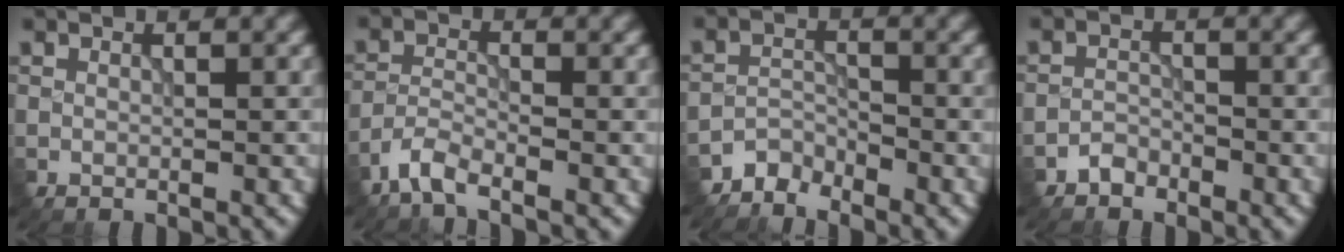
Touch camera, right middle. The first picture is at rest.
{"total": 2.9, "force": [-2.4, 0.6, 1.5], "torque": [-0.034, -0.003, -0.058]}
{"total": 2.3, "force": [-2.2, 0.6, -0.2], "torque": [0.011, 0.008, -0.047]}
{"total": 1.5, "force": [-1.4, 0.6, 0.1], "torque": [0.003, 0.004, -0.029]}